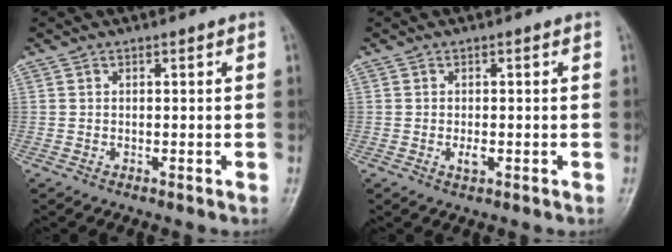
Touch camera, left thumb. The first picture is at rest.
{"total": 1.8, "force": [-0.4, 0.9, 1.5], "torque": [-0.026, -0.002, -0.007]}